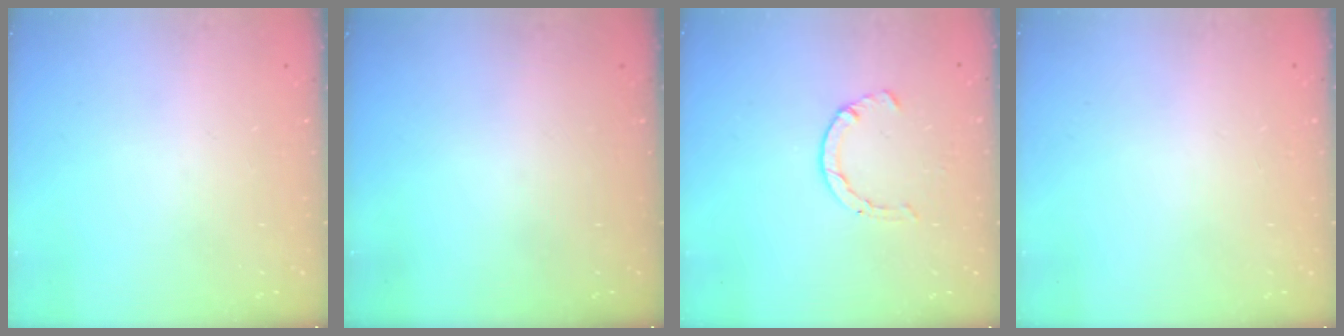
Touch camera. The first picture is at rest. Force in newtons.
{"total": 0.0}
{"total": 2.1, "press": 2.1, "slide": 0.5}
{"total": 2.4, "press": 2.4, "slide": 0.2}